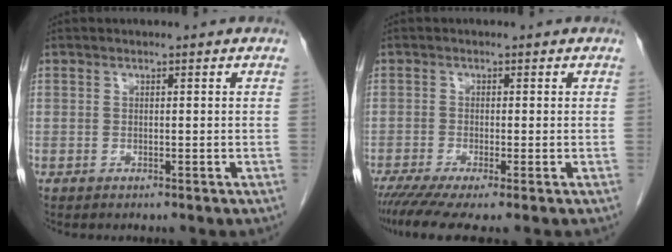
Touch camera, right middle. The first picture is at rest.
{"total": 6.4, "force": [-4.5, 0.5, 4.5], "torque": [-0.070, -0.015, -0.078]}